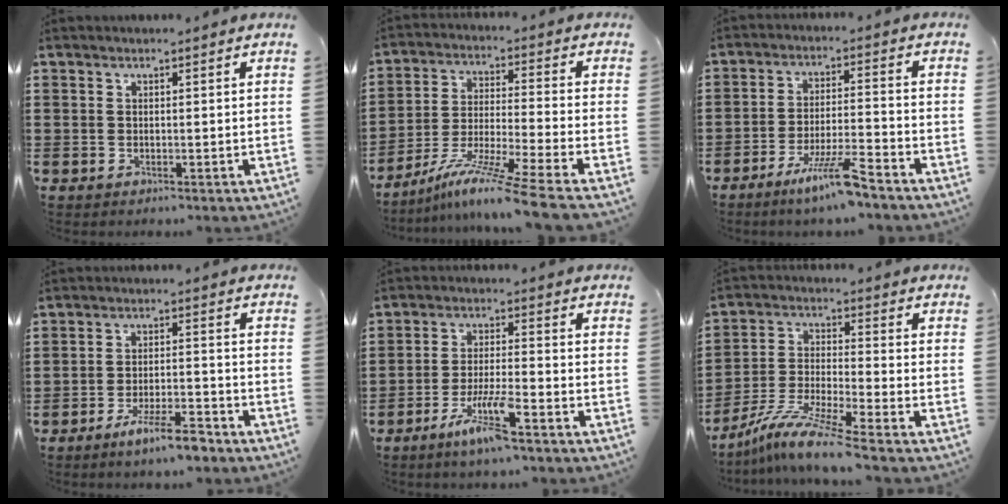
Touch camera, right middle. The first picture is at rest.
{"total": 10.7, "force": [-8.5, -0.8, 6.4], "torque": [-0.121, -0.004, -0.172]}
{"total": 7.6, "force": [-5.6, 0.2, 5.2], "torque": [-0.099, -0.005, -0.103]}
{"total": 6.3, "force": [-5.0, 0.5, 3.7], "torque": [-0.071, -0.004, -0.094]}
{"total": 7.3, "force": [-4.7, 0.7, 5.4], "torque": [-0.107, -0.009, -0.087]}
{"total": 9.0, "force": [-7.6, -0.4, 4.7], "torque": [-0.102, -0.010, -0.154]}